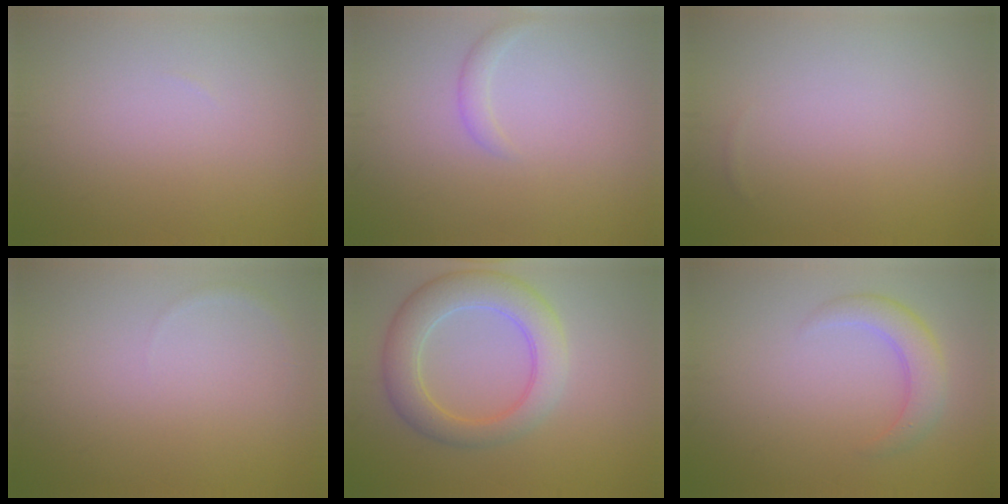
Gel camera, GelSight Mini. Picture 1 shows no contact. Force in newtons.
{"total": 1.1, "press": 1.1, "slide": 0.1}
{"total": 0.0}
{"total": 0.5, "press": 0.5, "slide": 0.0}
{"total": 5.7, "press": 5.7, "slide": 0.2}
{"total": 3.0, "press": 3.0, "slide": 0.1}